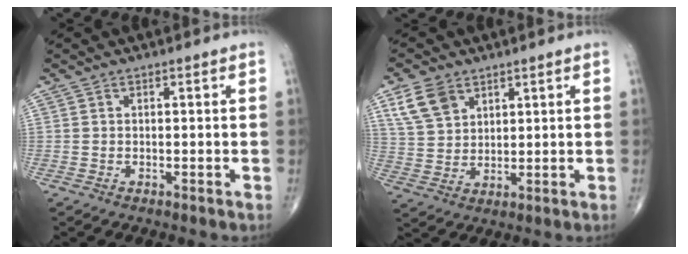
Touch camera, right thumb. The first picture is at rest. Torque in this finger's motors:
{"motor_torque": [-0.67, 0.73, 0.02, -0.01, 0.04]}